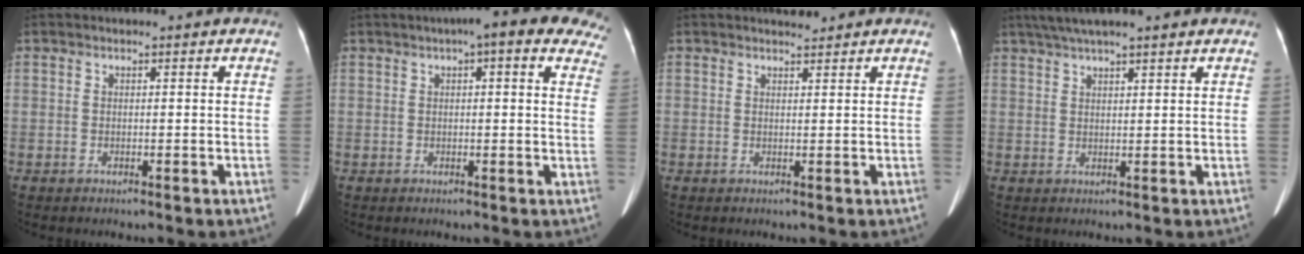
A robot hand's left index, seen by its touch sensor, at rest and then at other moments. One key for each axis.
{"total": 12.2, "fx": 8.4, "fy": 3.0, "fz": 8.4, "tx": -0.086, "ty": 0.022, "tz": 0.079}
{"total": 1.5, "fx": 1.4, "fy": 0.3, "fz": 0.1, "tx": -0.005, "ty": 0.000, "tz": 0.024}
{"total": 9.1, "fx": 7.4, "fy": 0.5, "fz": 5.3, "tx": -0.084, "ty": 0.044, "tz": 0.106}